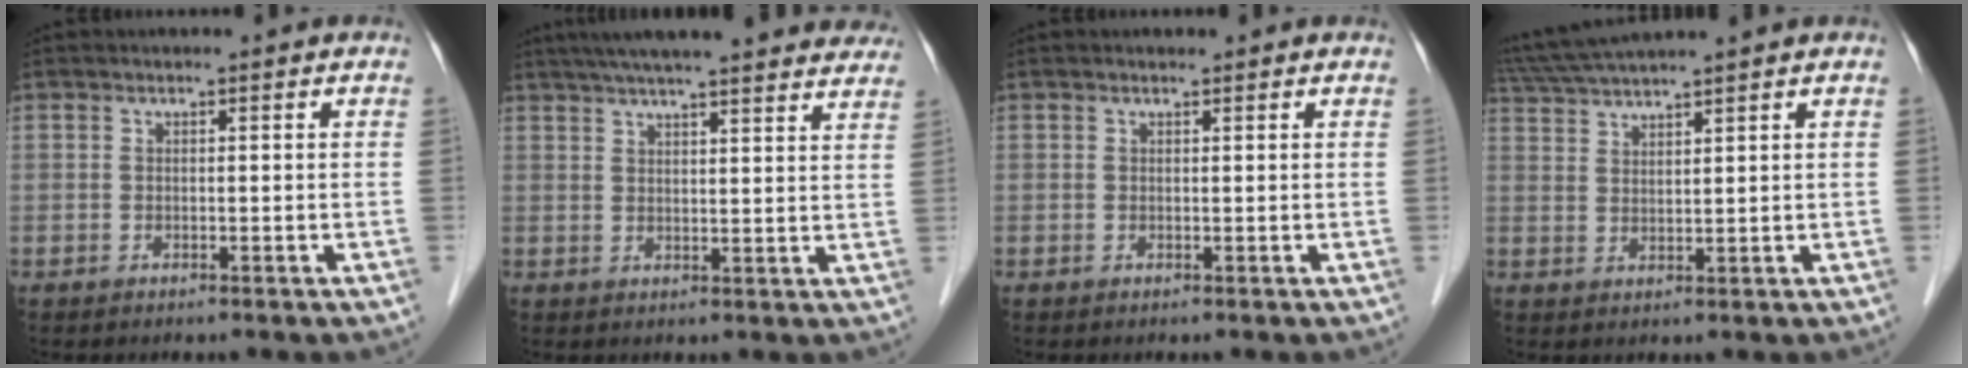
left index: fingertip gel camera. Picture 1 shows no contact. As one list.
[{"total": 26.3, "force": [23.2, 3.3, 11.8], "torque": [-0.185, 0.007, 0.289]}, {"total": 0.9, "force": [0.8, 0.3, 0.2], "torque": [-0.012, 0.009, 0.013]}, {"total": 8.7, "force": [7.8, -1.0, 3.8], "torque": [-0.073, 0.029, 0.136]}]